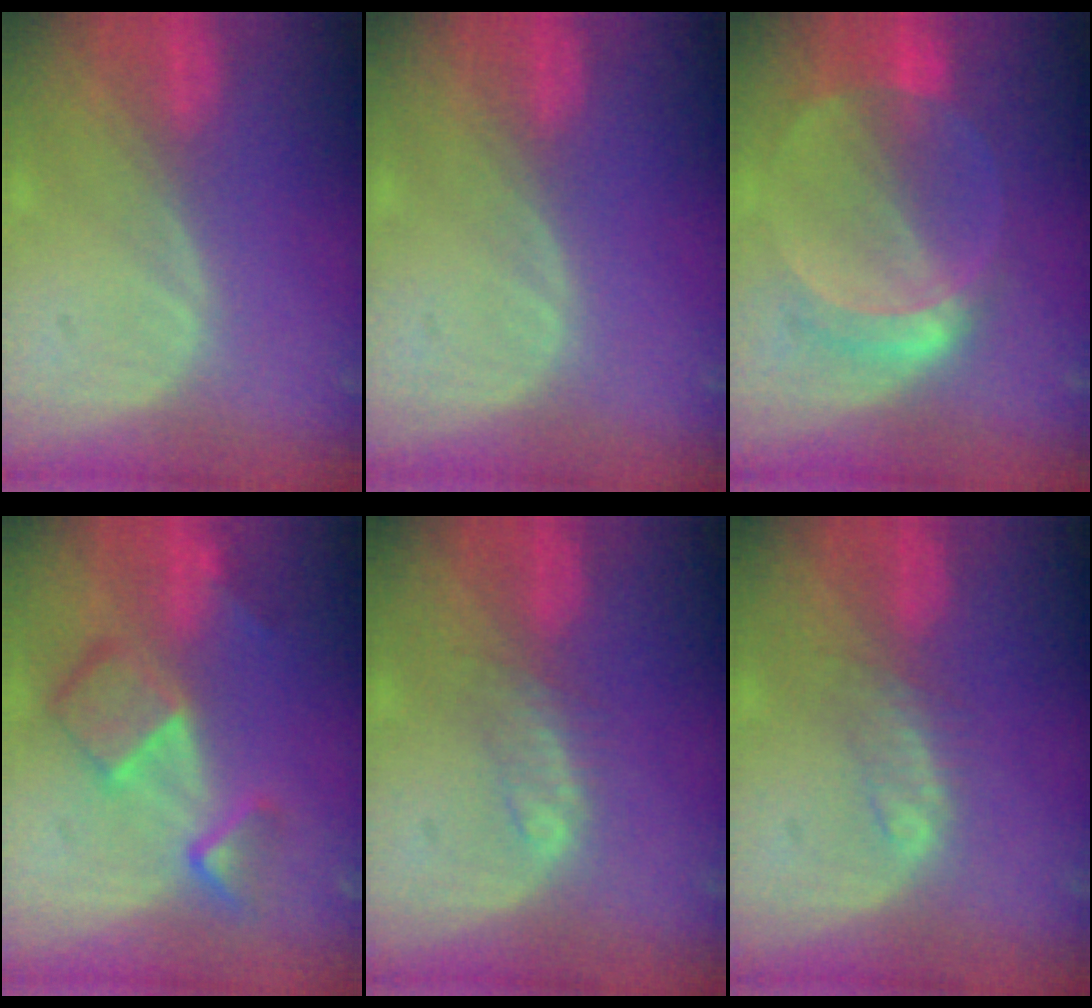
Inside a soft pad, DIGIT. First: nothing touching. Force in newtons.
{"total": 0.0}
{"total": 6.1, "press": 5.6, "slide": 2.2}
{"total": 7.9, "press": 6.8, "slide": 3.9}
{"total": 2.3, "press": 2.3, "slide": 0.2}
{"total": 2.3, "press": 2.3, "slide": 0.2}